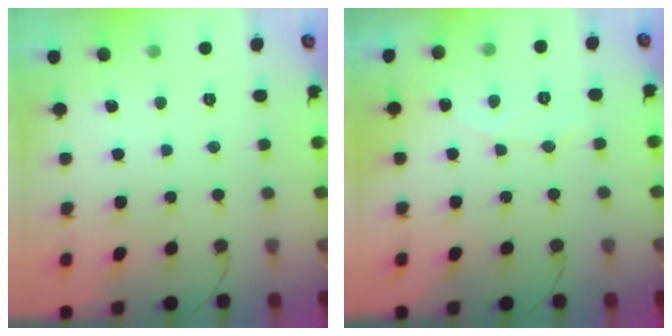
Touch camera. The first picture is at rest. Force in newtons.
{"total": 3.9, "press": 3.9, "slide": 0.2}